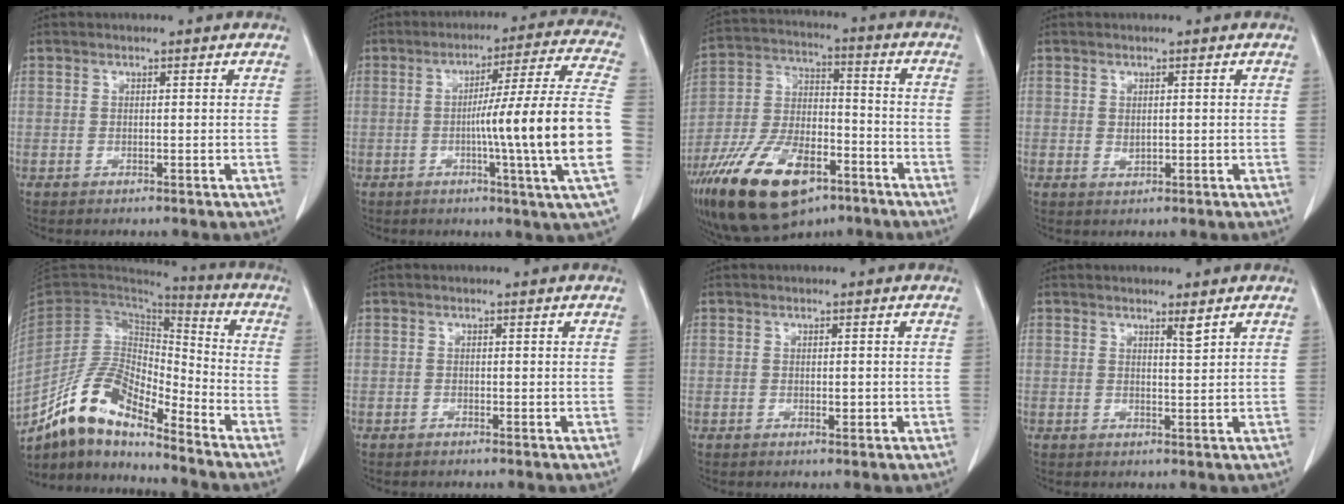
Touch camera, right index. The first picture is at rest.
{"total": 19.1, "force": [-3.0, -3.0, 18.6], "torque": [-0.245, -0.001, -0.057]}
{"total": 20.0, "force": [-11.7, 8.9, 13.6], "torque": [-0.294, -0.009, -0.206]}
{"total": 1.1, "force": [0.2, 0.7, 0.8], "torque": [-0.013, -0.004, 0.007]}
{"total": 12.7, "force": [-10.6, 3.4, 6.1], "torque": [-0.117, 0.028, -0.200]}
{"total": 0.0}
{"total": 1.0, "force": [-0.1, 0.4, 0.9], "torque": [-0.012, -0.001, -0.001]}
{"total": 1.5, "force": [1.2, -0.2, 1.0], "torque": [-0.018, -0.009, 0.019]}